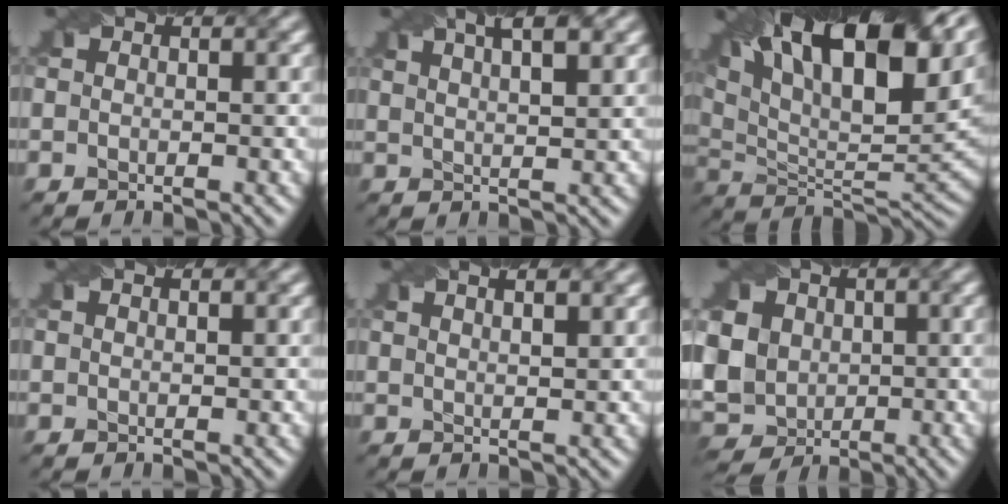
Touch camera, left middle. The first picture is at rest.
{"total": 6.8, "force": [4.4, 2.4, 4.5], "torque": [-0.037, 0.030, 0.037]}
{"total": 19.2, "force": [9.8, 7.7, 14.6], "torque": [-0.228, 0.055, 0.158]}
{"total": 1.8, "force": [1.3, 0.7, 1.0], "torque": [-0.005, -0.001, 0.001]}
{"total": 5.5, "force": [3.5, 2.4, 3.4], "torque": [-0.019, 0.040, 0.017]}
{"total": 9.3, "force": [1.3, 7.7, 5.1], "torque": [-0.115, 0.016, 0.005]}